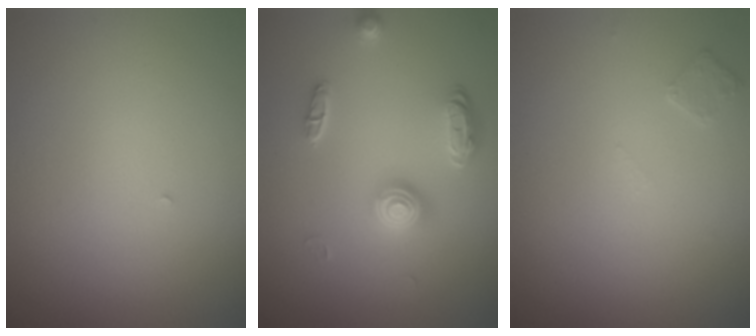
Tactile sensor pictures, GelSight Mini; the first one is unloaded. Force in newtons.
{"total": 2.6, "press": 2.2, "slide": 1.5}
{"total": 1.0, "press": 1.0, "slide": 0.1}